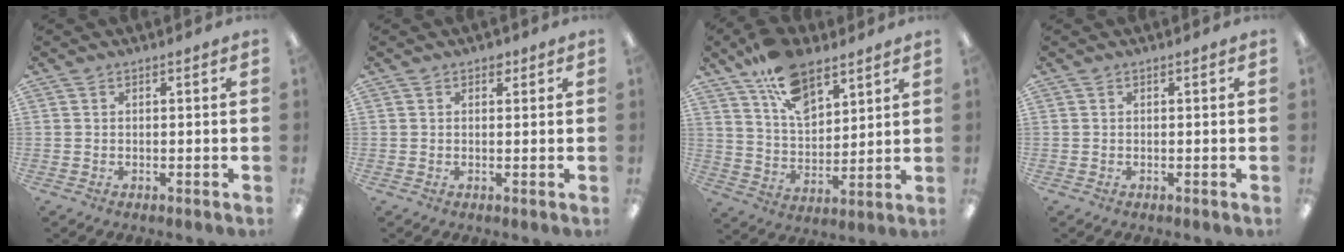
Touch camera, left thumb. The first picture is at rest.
{"total": 1.6, "force": [0.9, 1.0, 0.8], "torque": [0.000, -0.004, 0.012]}
{"total": 14.1, "force": [9.4, 7.2, 7.6], "torque": [-0.130, -0.046, 0.172]}
{"total": 0.0}